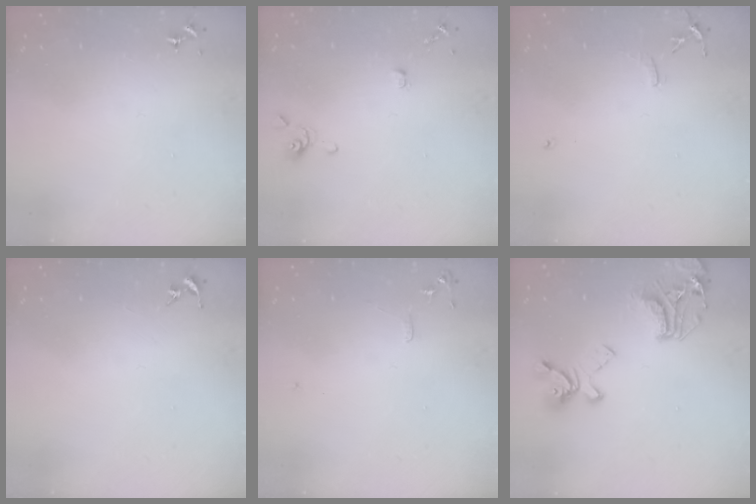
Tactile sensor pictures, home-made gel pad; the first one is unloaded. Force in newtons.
{"total": 3.6, "press": 3.5, "slide": 0.7}
{"total": 6.2, "press": 6.1, "slide": 0.7}
{"total": 0.0}
{"total": 6.0, "press": 6.0, "slide": 0.7}
{"total": 21.7, "press": 21.6, "slide": 2.0}